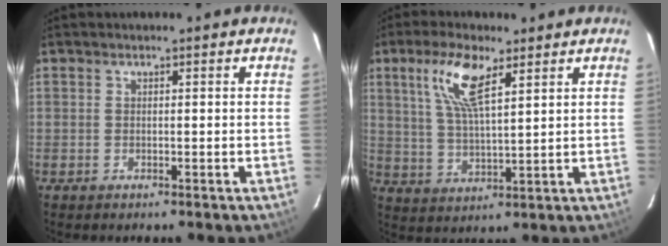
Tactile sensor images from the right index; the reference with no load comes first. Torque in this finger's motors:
{"motor_torque": [0.42, 0.33, 0.57, 0.17]}